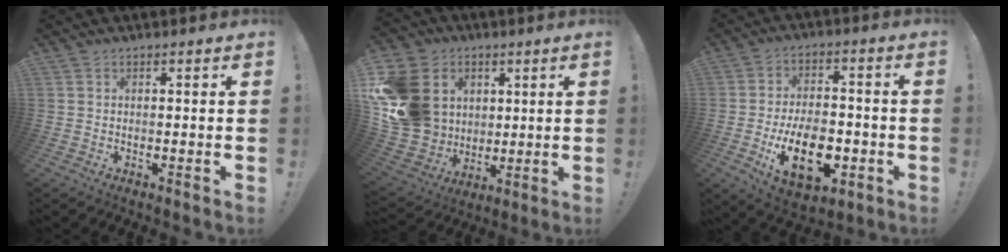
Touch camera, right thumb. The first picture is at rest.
{"total": 19.7, "force": [3.9, 17.2, 8.9], "torque": [-0.169, -0.010, 0.103]}
{"total": 17.9, "force": [-5.9, 10.6, 13.1], "torque": [-0.196, 0.025, -0.090]}